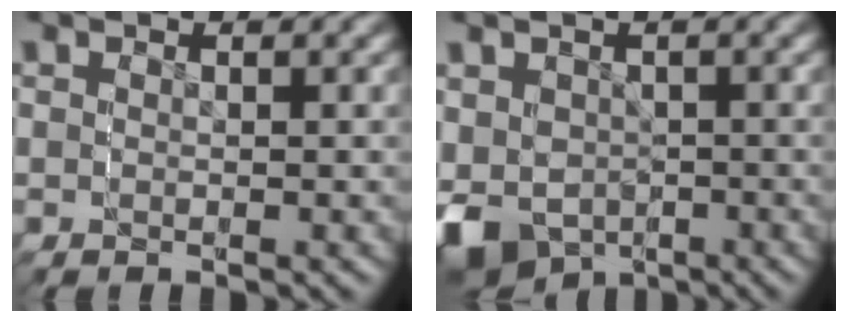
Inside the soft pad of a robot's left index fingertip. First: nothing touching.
{"total": 7.8, "force": [-3.5, 6.8, 1.8], "torque": [-0.064, -0.061, -0.033]}